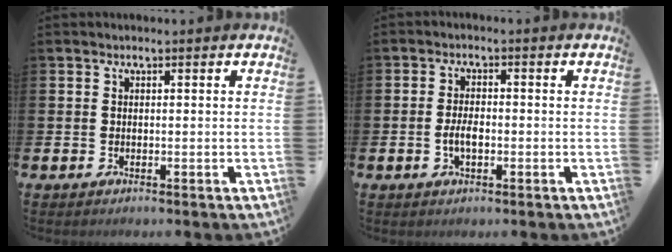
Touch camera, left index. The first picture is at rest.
{"total": 2.9, "force": [-0.6, 1.4, 2.5], "torque": [-0.031, -0.002, -0.015]}